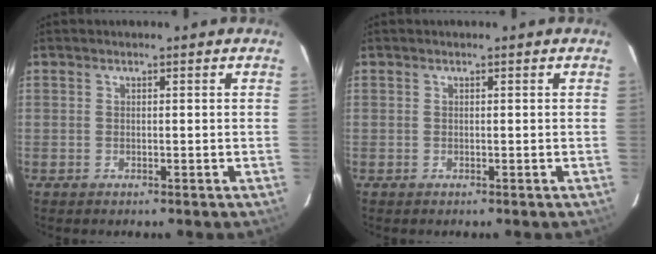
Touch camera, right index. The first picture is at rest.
{"total": 0.0}